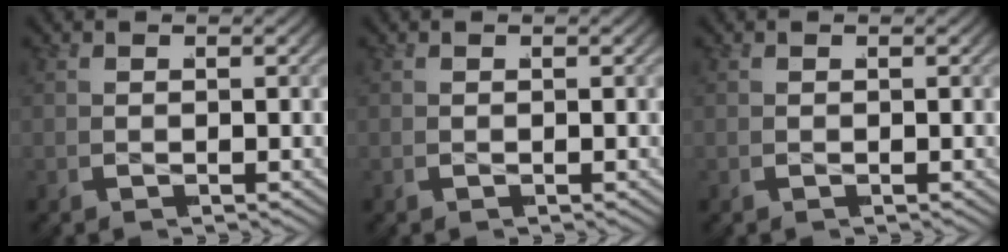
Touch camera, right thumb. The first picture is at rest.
{"total": 0.0}
{"total": 0.0}